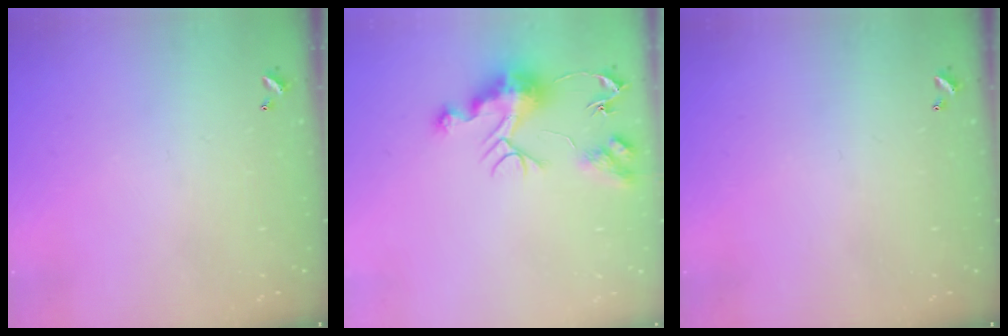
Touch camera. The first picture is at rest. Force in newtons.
{"total": 10.9, "press": 10.9, "slide": 0.9}
{"total": 0.0}